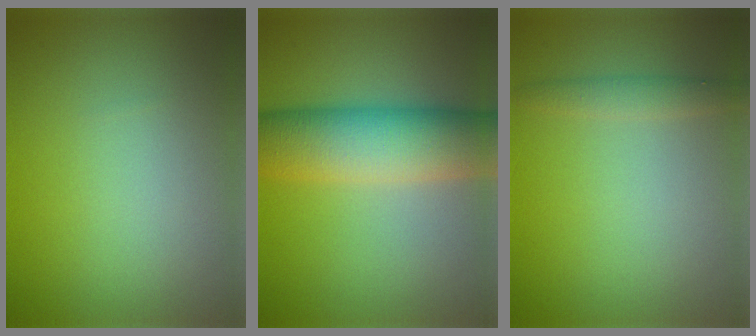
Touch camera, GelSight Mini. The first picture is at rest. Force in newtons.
{"total": 9.6, "press": 9.6, "slide": 0.3}
{"total": 1.5, "press": 1.5, "slide": 0.0}